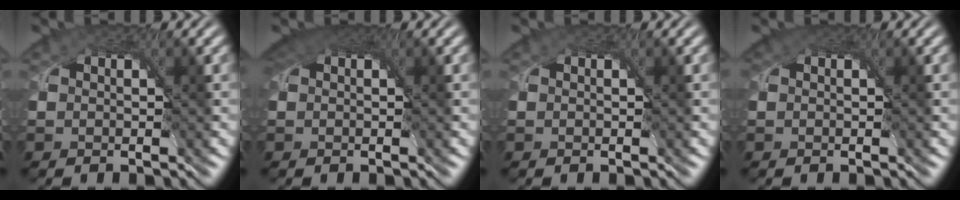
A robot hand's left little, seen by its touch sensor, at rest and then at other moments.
{"total": 3.8, "force": [2.1, 2.1, 2.4], "torque": [-0.044, 0.010, 0.024]}
{"total": 0.0}
{"total": 1.6, "force": [0.8, 1.1, 0.9], "torque": [-0.018, 0.003, 0.008]}